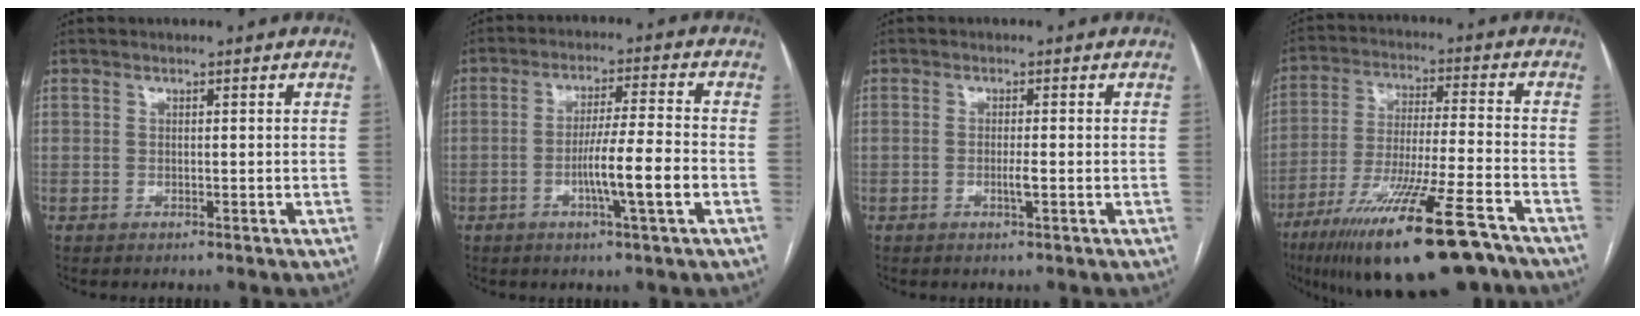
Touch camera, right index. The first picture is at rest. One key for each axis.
{"total": 8.5, "fx": -2.7, "fy": -0.4, "fz": 8.0, "tx": -0.138, "ty": -0.002, "tz": -0.048}
{"total": 1.7, "fx": -0.5, "fy": -0.1, "fz": 1.6, "tx": -0.032, "ty": -0.003, "tz": -0.010}
{"total": 21.0, "fx": -14.1, "fy": 2.2, "fz": 15.4, "tx": -0.244, "ty": -0.041, "tz": -0.237}